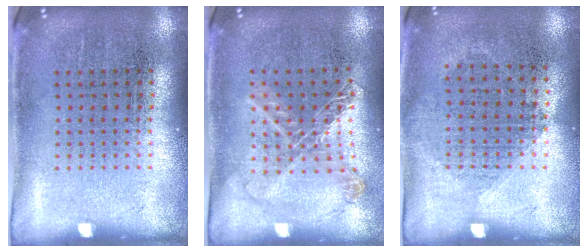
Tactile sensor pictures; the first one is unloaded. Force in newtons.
{"total": 1.2, "press": 1.1, "slide": 0.2}
{"total": 1.0, "press": 0.9, "slide": 0.4}